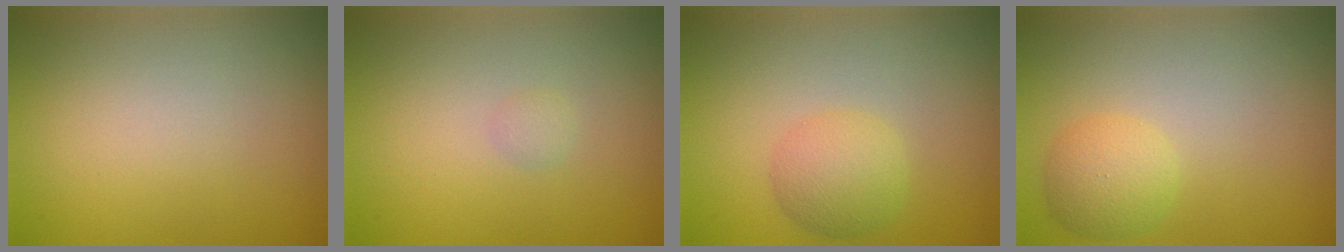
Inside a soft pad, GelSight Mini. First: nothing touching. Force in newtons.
{"total": 0.6, "press": 0.6, "slide": 0.0}
{"total": 2.9, "press": 2.9, "slide": 0.2}
{"total": 2.5, "press": 2.5, "slide": 0.1}